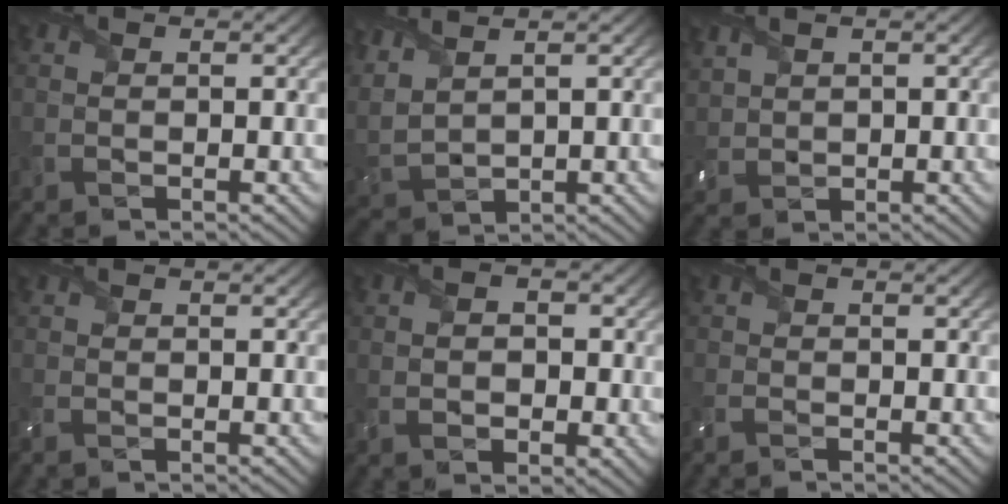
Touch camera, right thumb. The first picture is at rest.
{"total": 6.3, "force": [3.9, 2.7, 4.1], "torque": [-0.143, 0.009, 0.086]}
{"total": 2.7, "force": [1.7, 1.6, 1.3], "torque": [-0.047, 0.004, 0.038]}
{"total": 1.1, "force": [-0.5, 0.6, 0.7], "torque": [-0.020, -0.002, -0.012]}
{"total": 4.1, "force": [-0.3, 3.0, 2.8], "torque": [-0.030, 0.001, -0.017]}
{"total": 1.7, "force": [-1.2, 0.7, 0.9], "torque": [-0.024, -0.005, -0.027]}